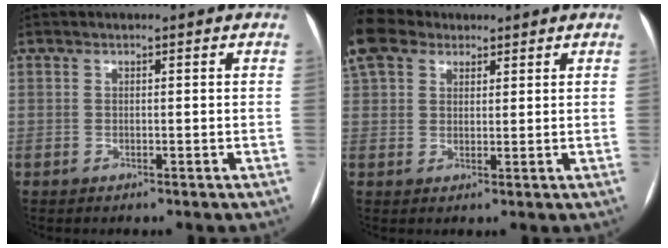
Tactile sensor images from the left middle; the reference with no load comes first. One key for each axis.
{"total": 6.2, "fx": 5.1, "fy": 3.1, "fz": 1.8, "tx": -0.051, "ty": 0.029, "tz": 0.104}